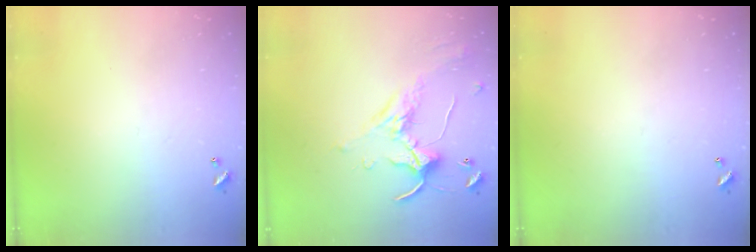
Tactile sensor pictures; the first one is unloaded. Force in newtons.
{"total": 1.2, "press": 0.6, "slide": 1.1}
{"total": 0.0}